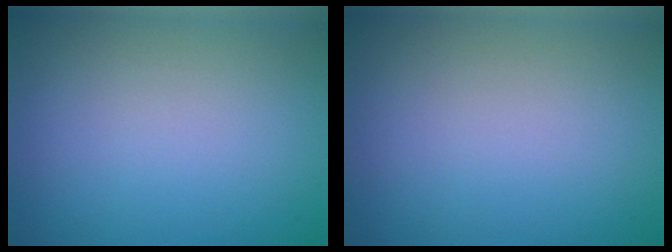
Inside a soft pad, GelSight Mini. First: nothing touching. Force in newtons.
{"total": 0.0}